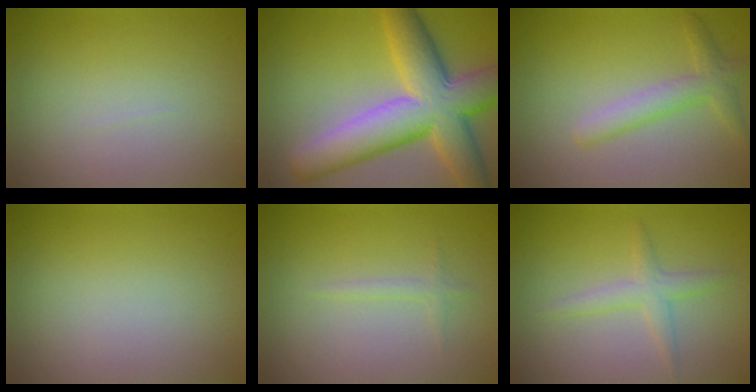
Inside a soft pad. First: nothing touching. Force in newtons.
{"total": 10.8, "press": 10.8, "slide": 0.6}
{"total": 2.5, "press": 2.5, "slide": 0.1}
{"total": 0.0}
{"total": 0.8, "press": 0.8, "slide": 0.0}
{"total": 2.0, "press": 2.0, "slide": 0.1}